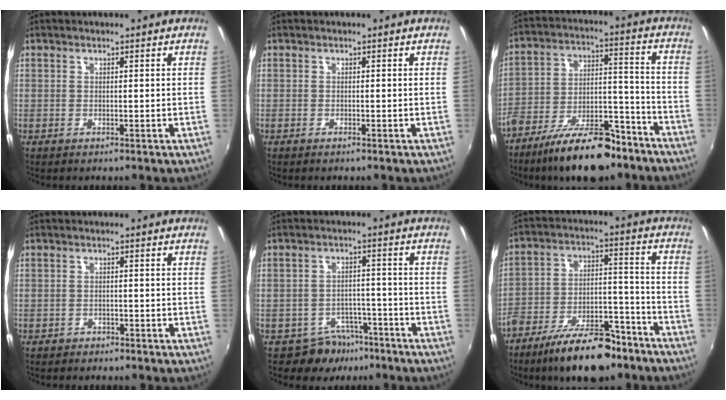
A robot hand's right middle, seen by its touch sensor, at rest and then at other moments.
{"total": 0.6, "force": [-0.5, 0.0, 0.3], "torque": [-0.003, -0.002, -0.009]}
{"total": 17.4, "force": [-12.3, 6.8, 10.3], "torque": [-0.177, 0.002, -0.187]}
{"total": 1.7, "force": [-1.5, 0.9, 0.1], "torque": [-0.006, -0.001, -0.024]}
{"total": 6.3, "force": [-4.7, 4.1, 0.4], "torque": [-0.006, 0.024, -0.063]}
{"total": 16.4, "force": [-11.9, 6.5, 9.4], "torque": [-0.163, 0.005, -0.178]}